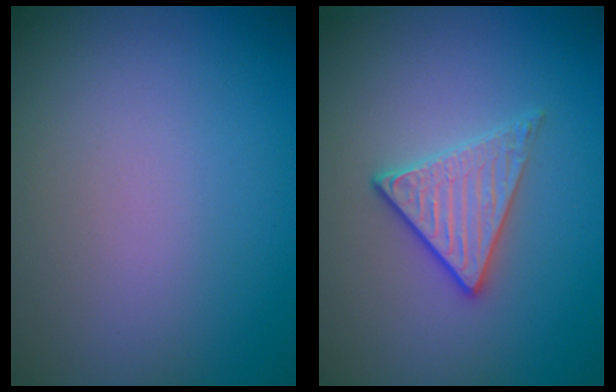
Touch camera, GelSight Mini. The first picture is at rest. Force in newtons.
{"total": 2.9, "press": 2.6, "slide": 1.2}